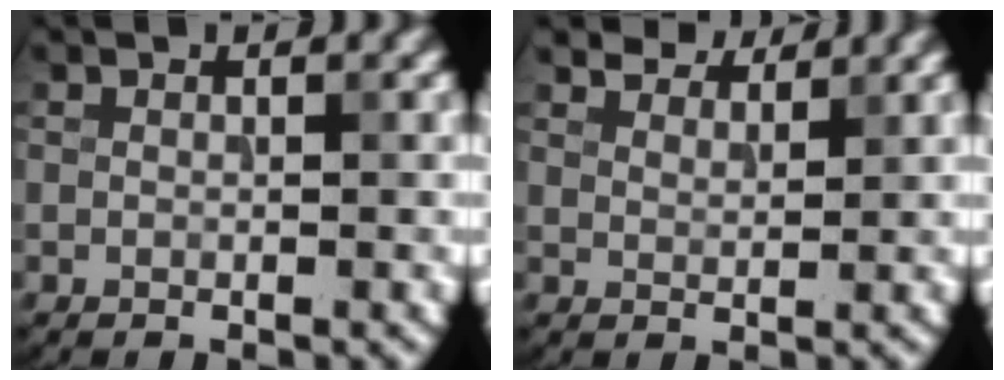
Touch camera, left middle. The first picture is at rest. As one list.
[{"total": 4.0, "force": [3.8, 0.8, 0.9], "torque": [-0.025, 0.002, 0.064]}]